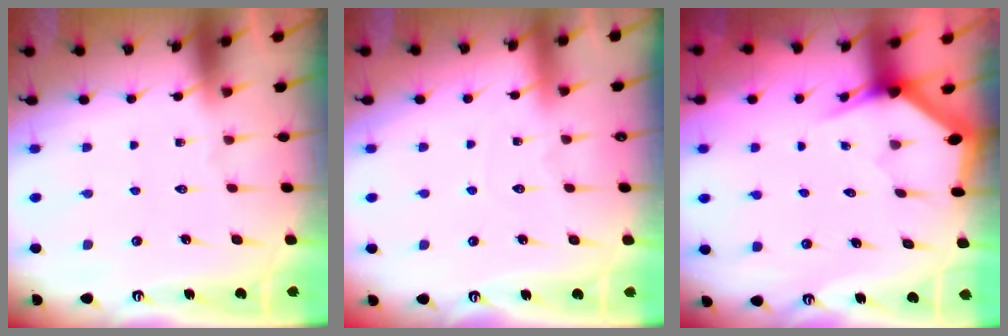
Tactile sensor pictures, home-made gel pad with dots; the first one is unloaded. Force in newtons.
{"total": 2.7, "press": 2.7, "slide": 0.3}
{"total": 3.1, "press": 3.1, "slide": 0.1}